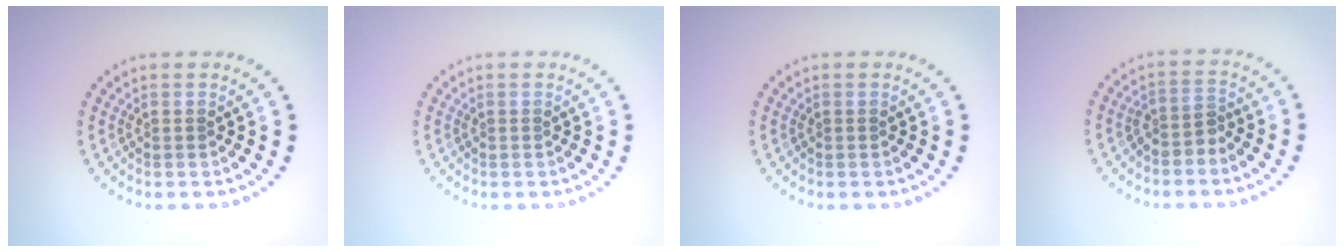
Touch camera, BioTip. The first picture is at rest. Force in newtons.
{"total": 0.0}
{"total": 0.0}
{"total": 1.9, "press": 1.5, "slide": 1.1}